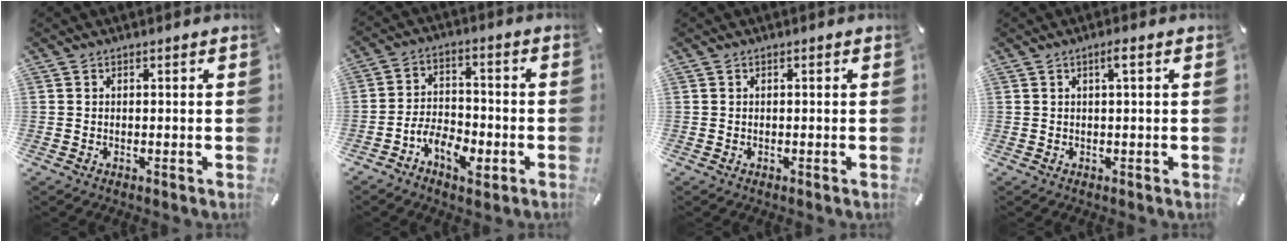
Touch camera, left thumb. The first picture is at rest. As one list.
[{"total": 8.2, "force": [-4.7, 4.9, 4.7], "torque": [-0.086, 0.026, -0.082]}, {"total": 0.0}, {"total": 2.2, "force": [0.6, 0.1, 2.1], "torque": [-0.041, 0.001, 0.009]}]